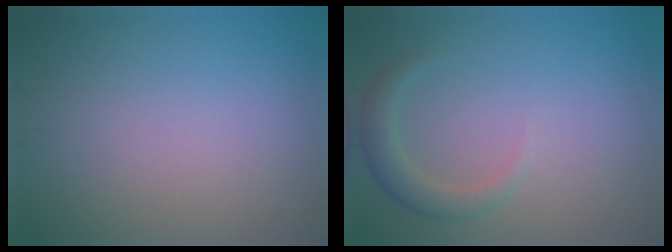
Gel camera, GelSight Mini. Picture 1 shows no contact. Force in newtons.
{"total": 2.3, "press": 2.3, "slide": 0.2}